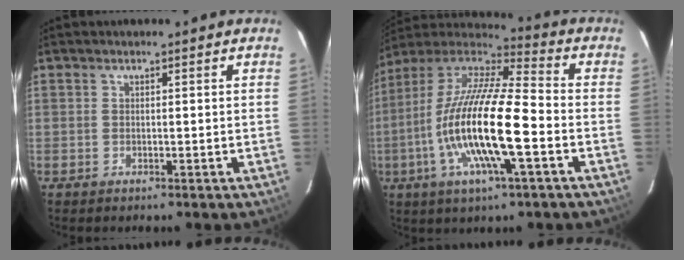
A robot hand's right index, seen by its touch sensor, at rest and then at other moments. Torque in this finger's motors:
{"motor_torque": [1.42, -0.72, 1.06, 0.21]}